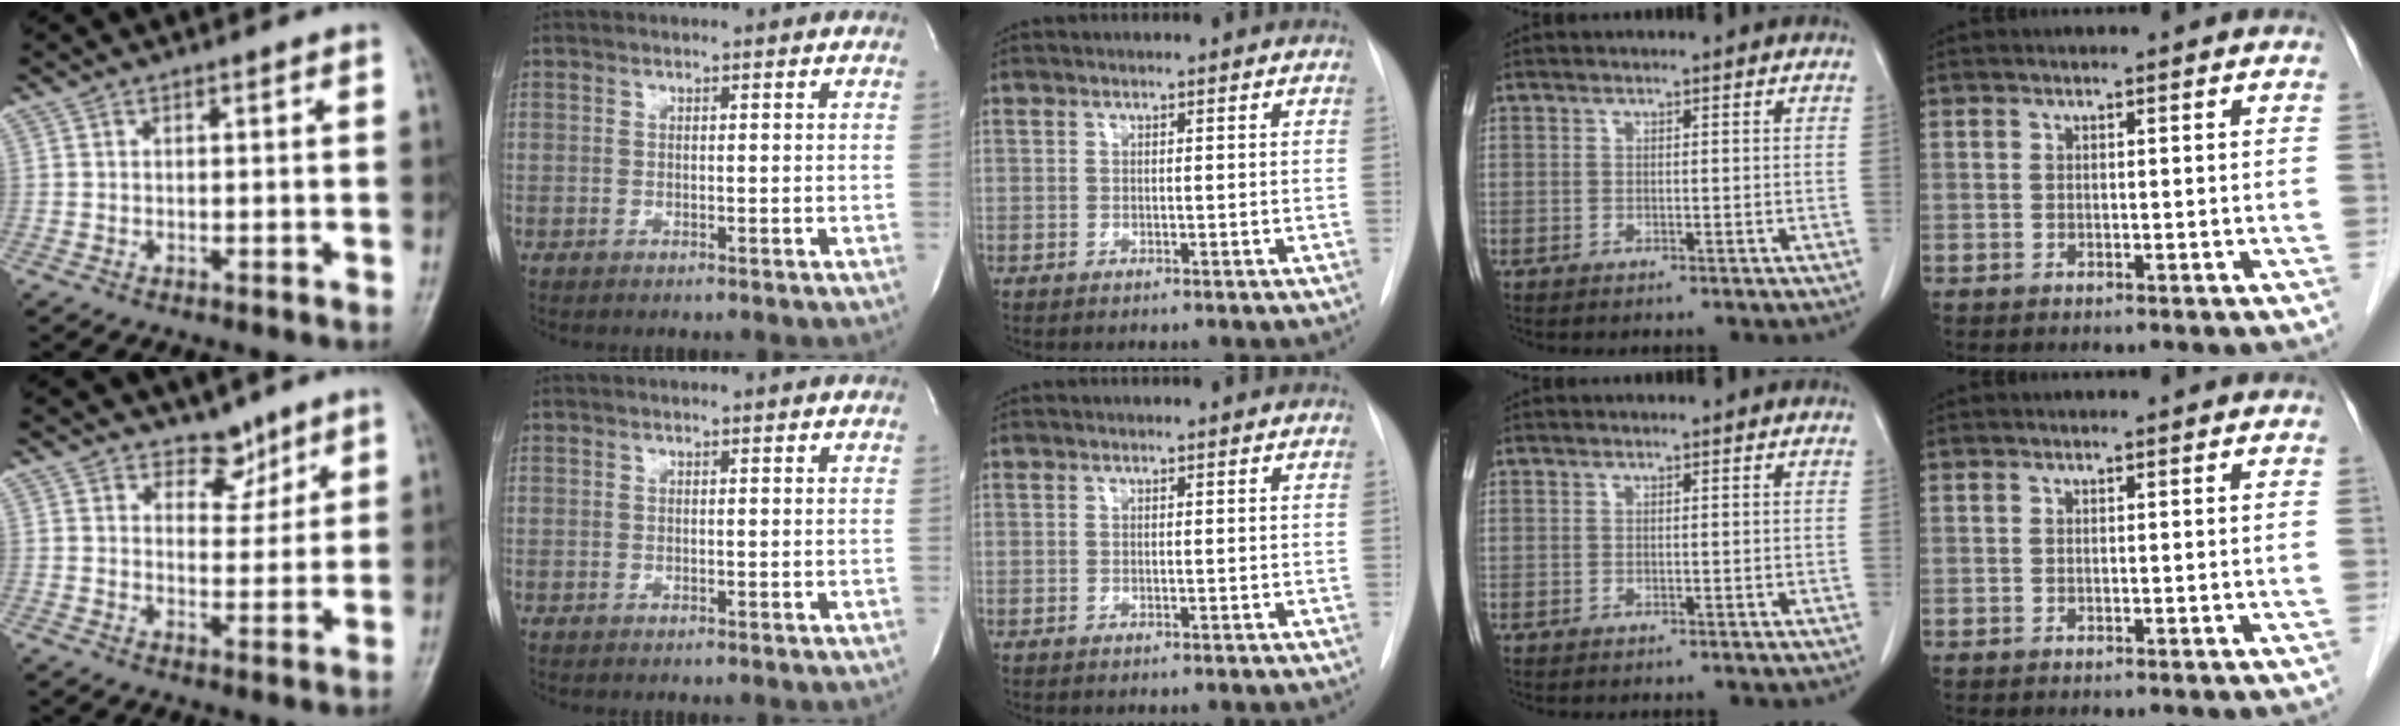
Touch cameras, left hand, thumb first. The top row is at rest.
{"thumb": {"total": 4.9, "force": [3.6, 3.0, 1.2], "torque": [0.015, -0.026, 0.057]}}